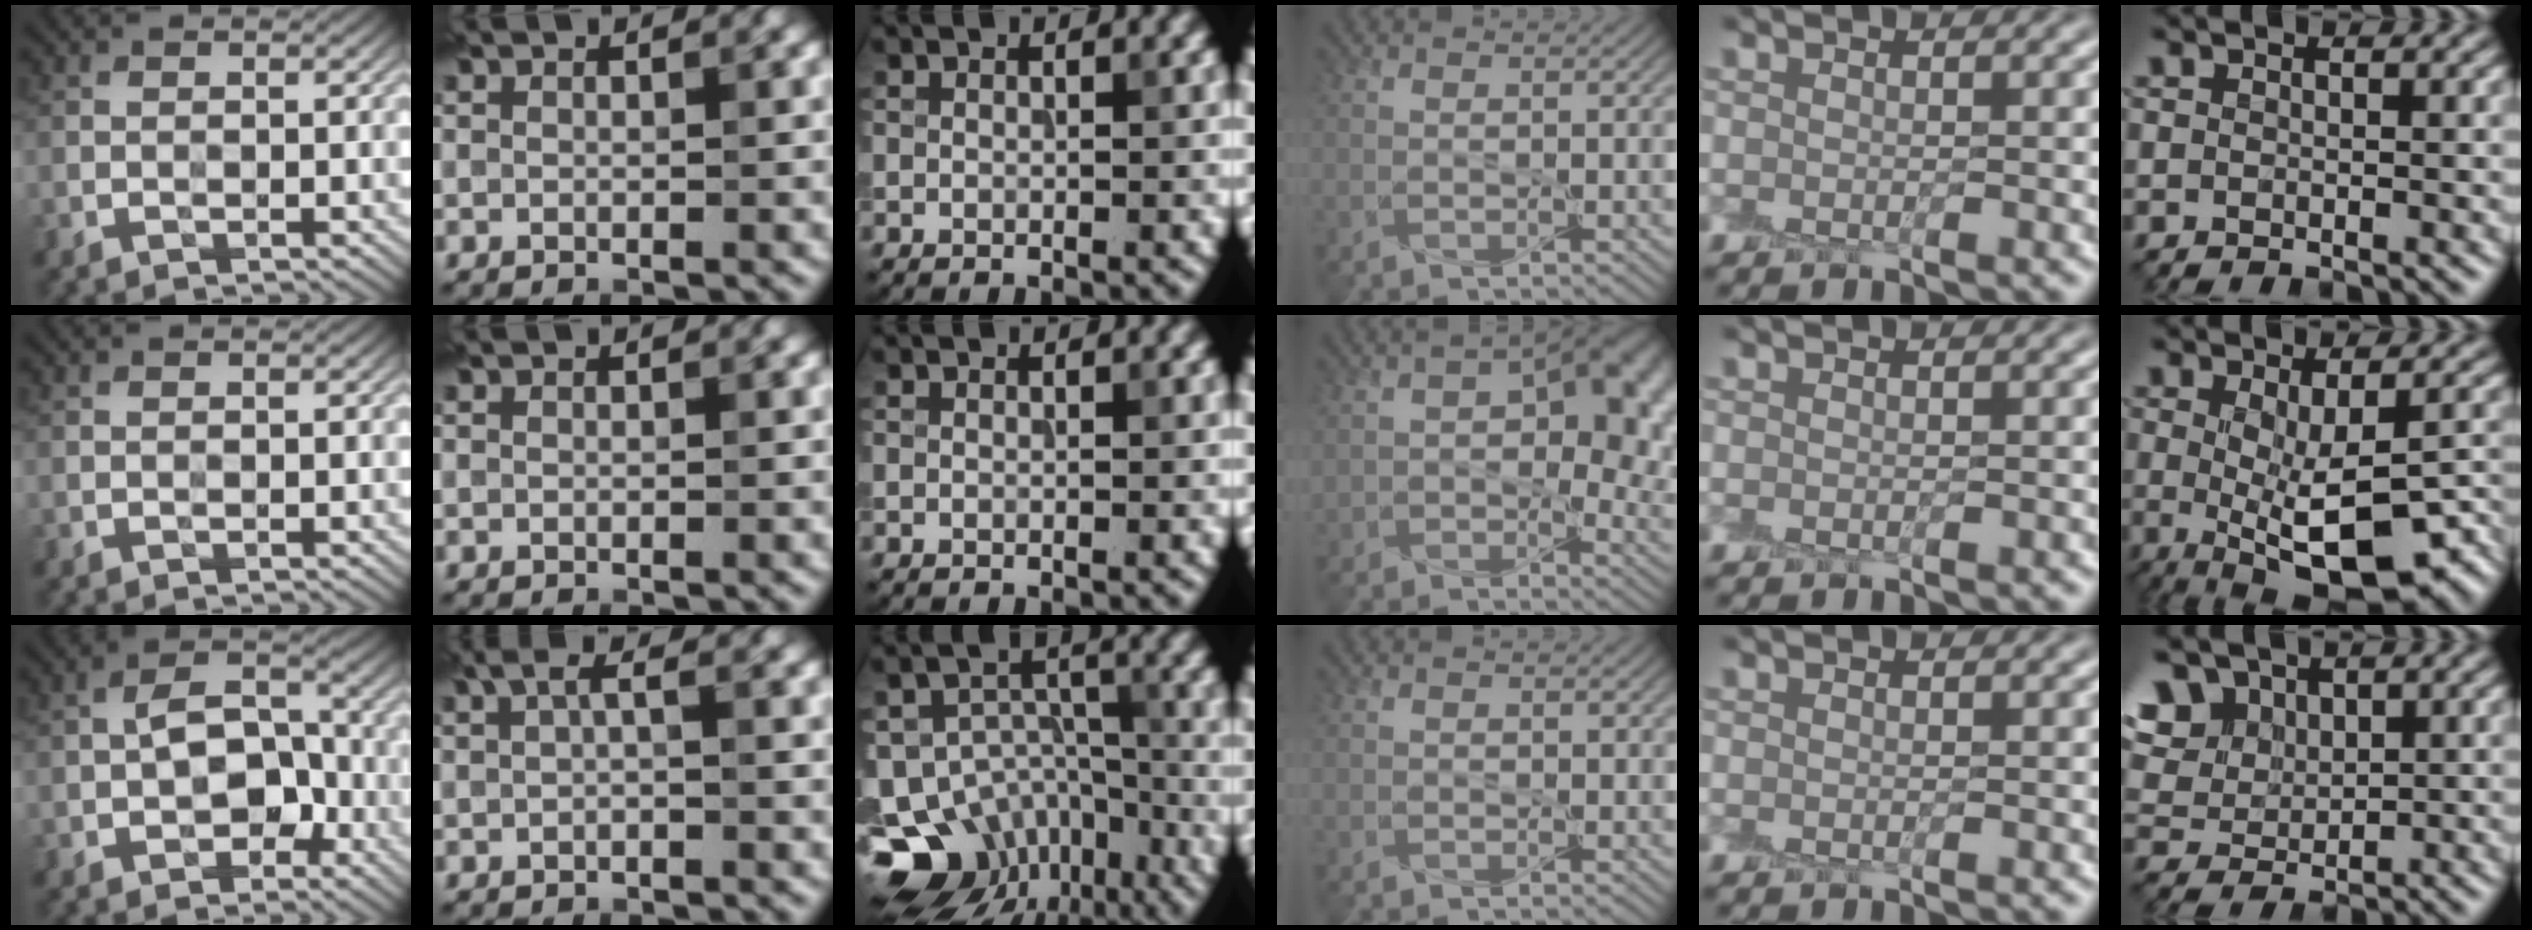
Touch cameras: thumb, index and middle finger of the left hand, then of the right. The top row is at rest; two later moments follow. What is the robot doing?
{"motion": "peel", "object": "cling film"}